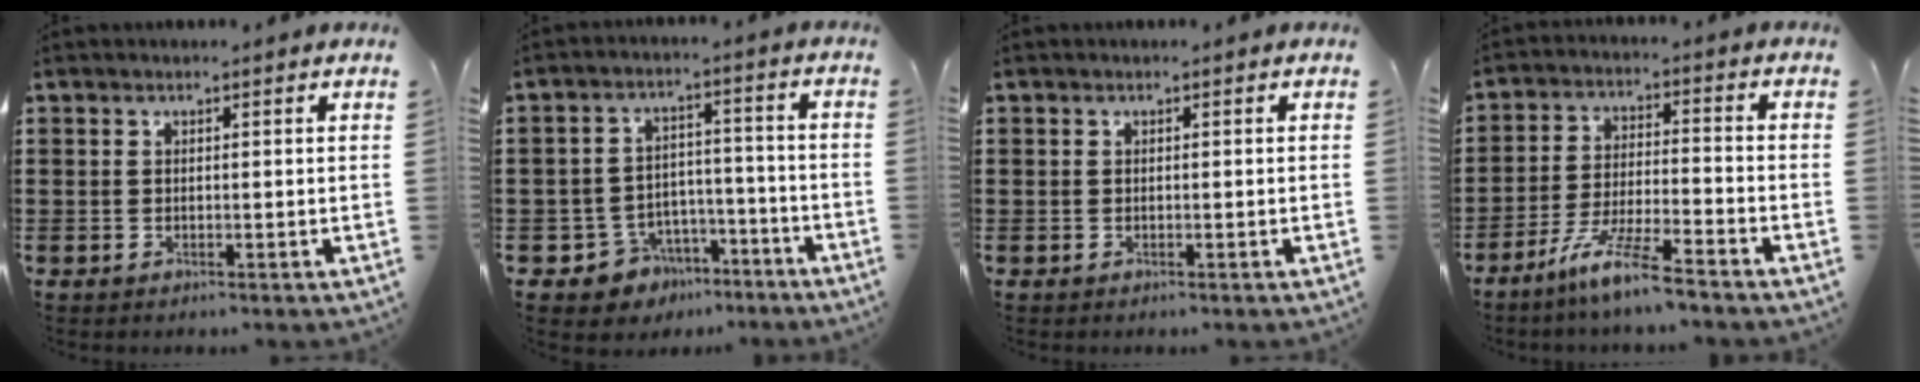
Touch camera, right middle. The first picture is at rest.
{"total": 5.2, "force": [-4.2, 3.0, 0.5], "torque": [-0.026, 0.016, -0.084]}
{"total": 0.0}
{"total": 8.3, "force": [-6.6, -0.2, 4.9], "torque": [-0.102, -0.011, -0.128]}